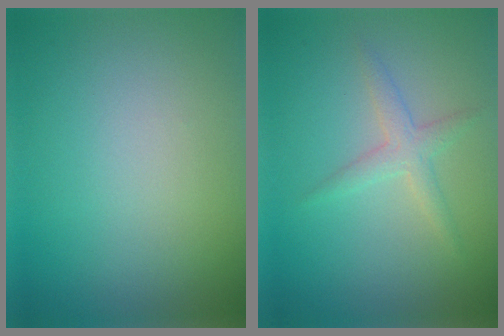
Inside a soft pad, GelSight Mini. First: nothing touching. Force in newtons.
{"total": 1.9, "press": 1.9, "slide": 0.0}